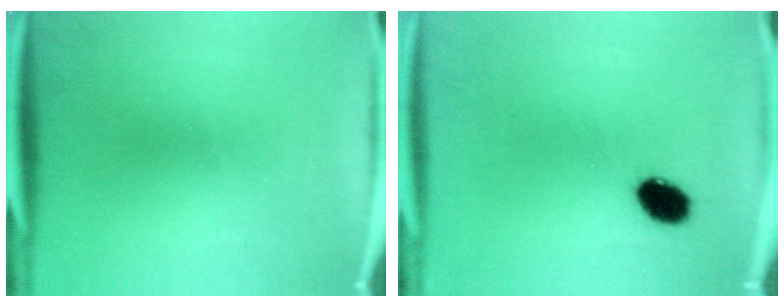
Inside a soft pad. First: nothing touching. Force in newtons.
{"total": 6.2}